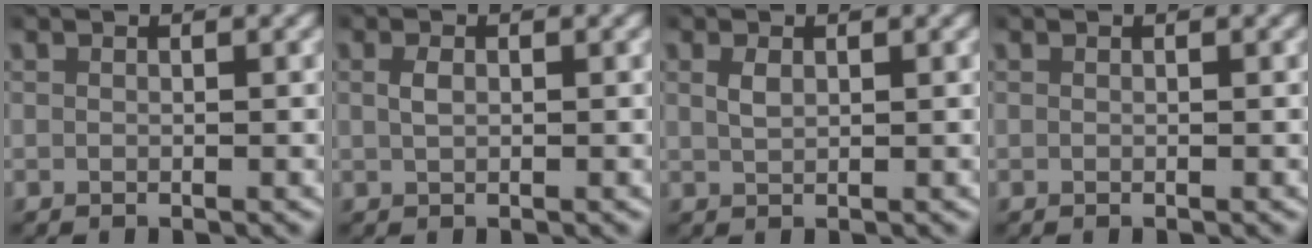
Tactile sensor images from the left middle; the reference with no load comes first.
{"total": 0.9, "force": [0.1, 0.5, 0.8], "torque": [-0.019, -0.001, 0.004]}
{"total": 1.0, "force": [0.4, 0.5, 0.8], "torque": [-0.016, -0.002, 0.012]}
{"total": 0.0}